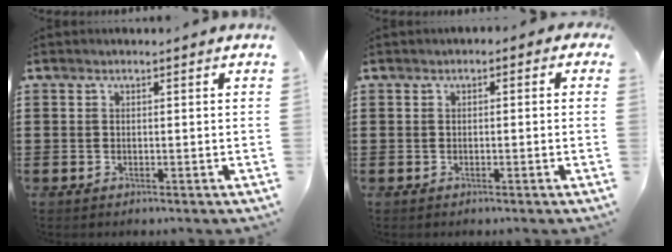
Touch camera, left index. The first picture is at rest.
{"total": 1.0, "force": [-0.7, 0.5, 0.5], "torque": [-0.012, 0.003, -0.016]}